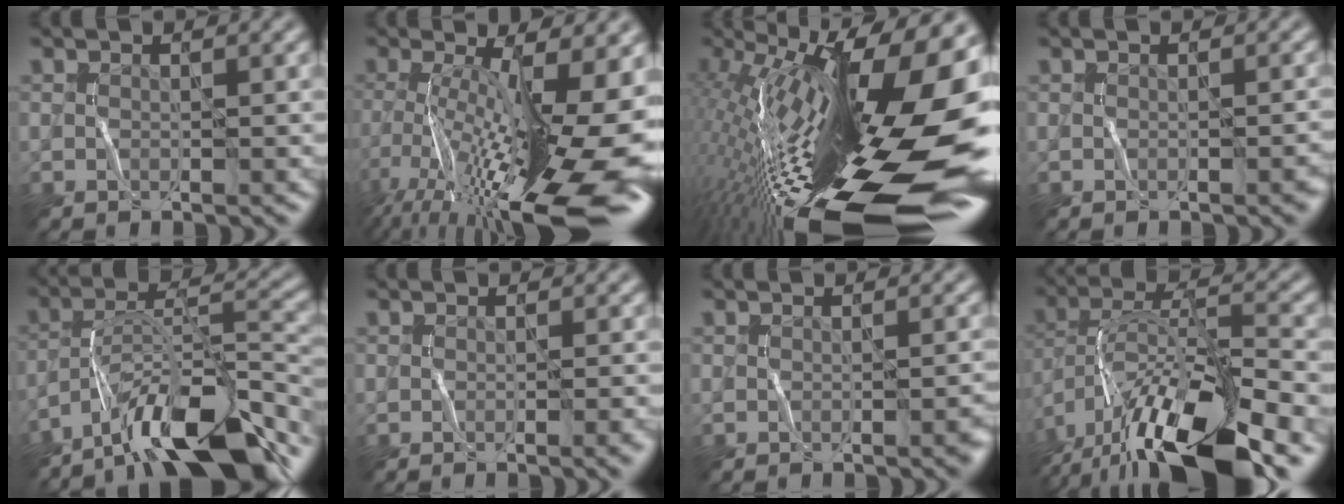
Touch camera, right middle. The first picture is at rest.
{"total": 17.1, "force": [-5.6, 5.0, 15.3], "torque": [-0.263, -0.008, -0.093]}
{"total": 21.4, "force": [-2.5, 6.9, 20.1], "torque": [-0.320, -0.012, -0.049]}
{"total": 1.5, "force": [-0.5, 0.5, 1.3], "torque": [-0.006, 0.009, -0.006]}
{"total": 12.4, "force": [-9.2, 3.2, 7.7], "torque": [-0.116, 0.026, -0.165]}
{"total": 3.0, "force": [-0.7, 1.4, 2.6], "torque": [-0.005, 0.008, -0.004]}
{"total": 2.2, "force": [-0.7, 0.7, 1.9], "torque": [-0.012, 0.008, -0.008]}
{"total": 15.3, "force": [-9.1, 5.6, 10.9], "torque": [-0.209, 0.007, -0.157]}